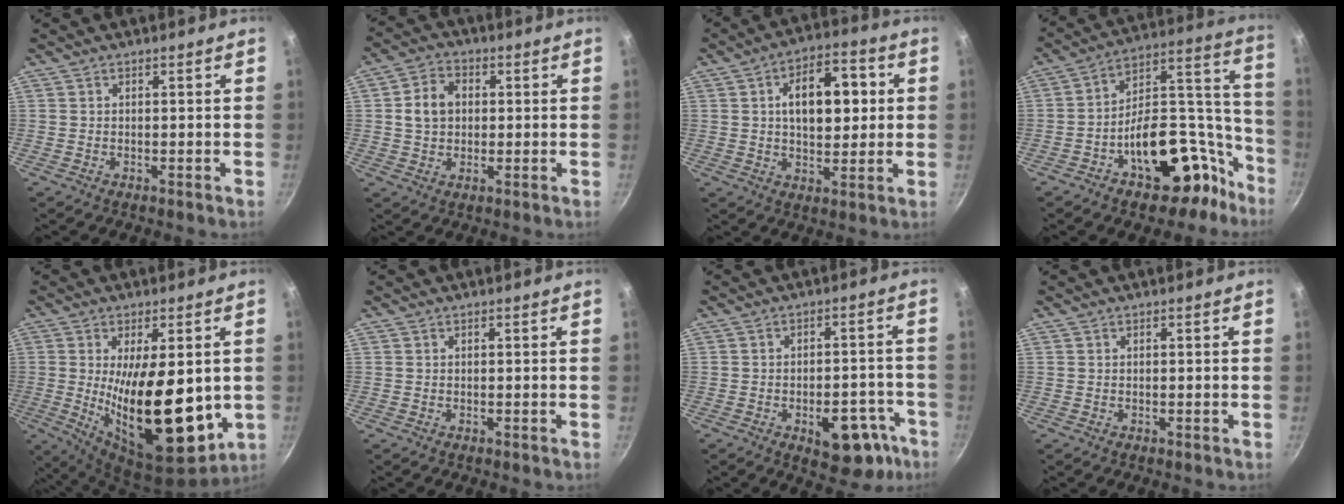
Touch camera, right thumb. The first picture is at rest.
{"total": 7.2, "force": [1.0, 5.6, 4.3], "torque": [-0.063, 0.010, 0.008]}
{"total": 13.6, "force": [2.2, 7.8, 10.9], "torque": [-0.125, 0.010, 0.027]}
{"total": 22.3, "force": [-11.9, 12.6, 14.0], "torque": [-0.114, 0.131, -0.173]}
{"total": 20.3, "force": [-0.6, 8.5, 18.4], "torque": [-0.280, -0.035, 0.006]}
{"total": 0.0}
{"total": 12.2, "force": [-5.7, 6.7, 8.5], "torque": [-0.054, 0.036, -0.064]}
{"total": 0.0}